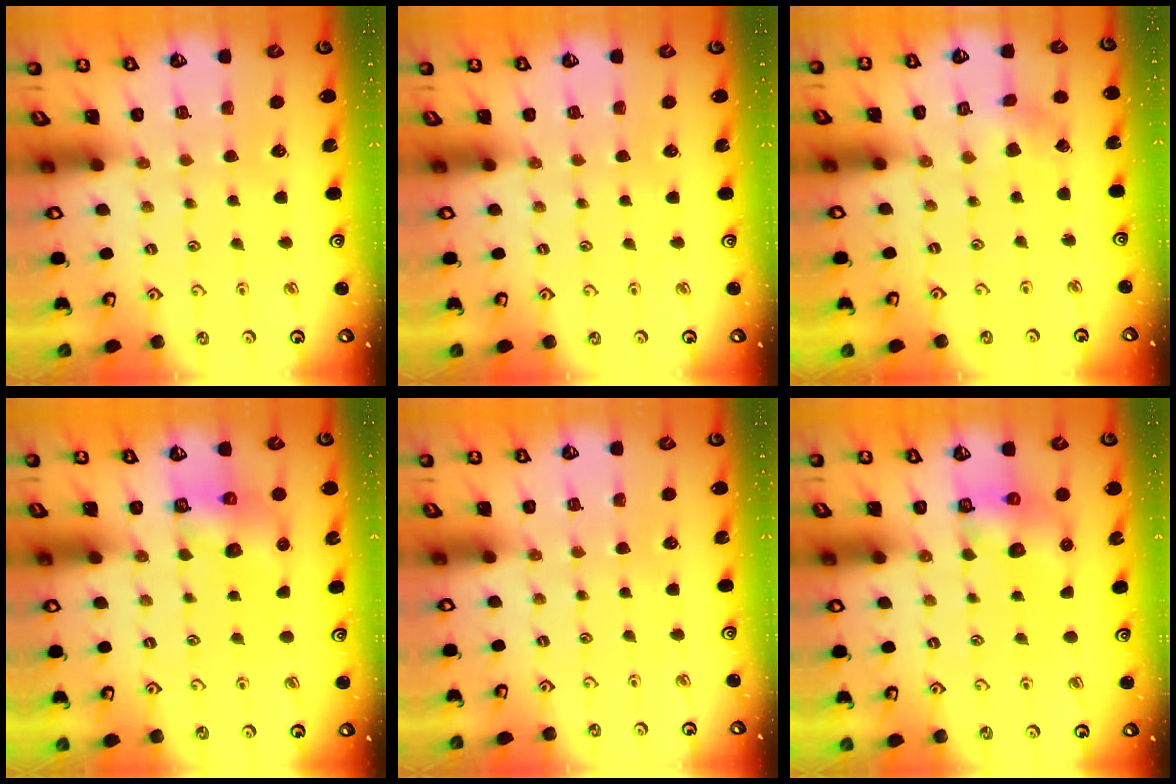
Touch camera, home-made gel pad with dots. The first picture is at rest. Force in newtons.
{"total": 0.0}
{"total": 2.5, "press": 2.4, "slide": 0.3}
{"total": 7.1, "press": 7.0, "slide": 0.3}
{"total": 0.0}
{"total": 6.3, "press": 6.2, "slide": 0.6}